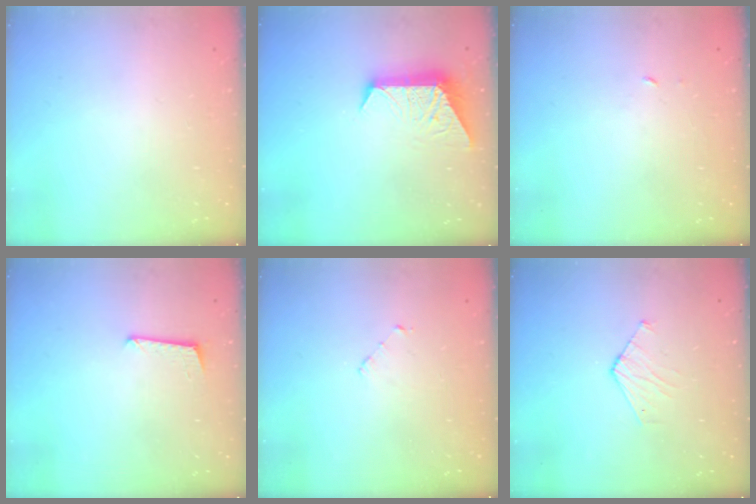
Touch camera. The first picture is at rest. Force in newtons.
{"total": 9.3, "press": 9.3, "slide": 0.6}
{"total": 1.9, "press": 1.9, "slide": 0.1}
{"total": 5.6, "press": 5.5, "slide": 0.5}
{"total": 2.5, "press": 2.5, "slide": 0.2}
{"total": 4.2, "press": 4.2, "slide": 0.4}